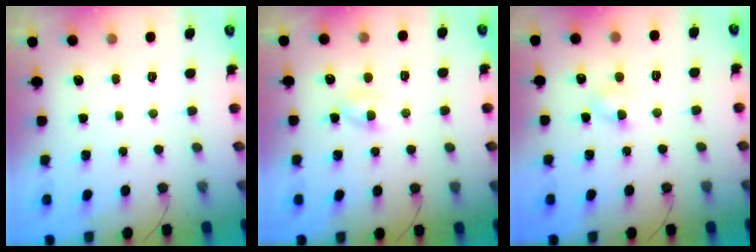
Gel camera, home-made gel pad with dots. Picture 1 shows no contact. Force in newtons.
{"total": 2.4, "press": 2.1, "slide": 1.2}
{"total": 4.5, "press": 4.2, "slide": 1.5}